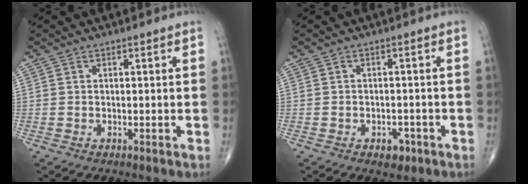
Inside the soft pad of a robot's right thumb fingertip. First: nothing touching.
{"total": 2.9, "force": [-1.6, 1.8, 1.5], "torque": [-0.004, 0.007, -0.018]}